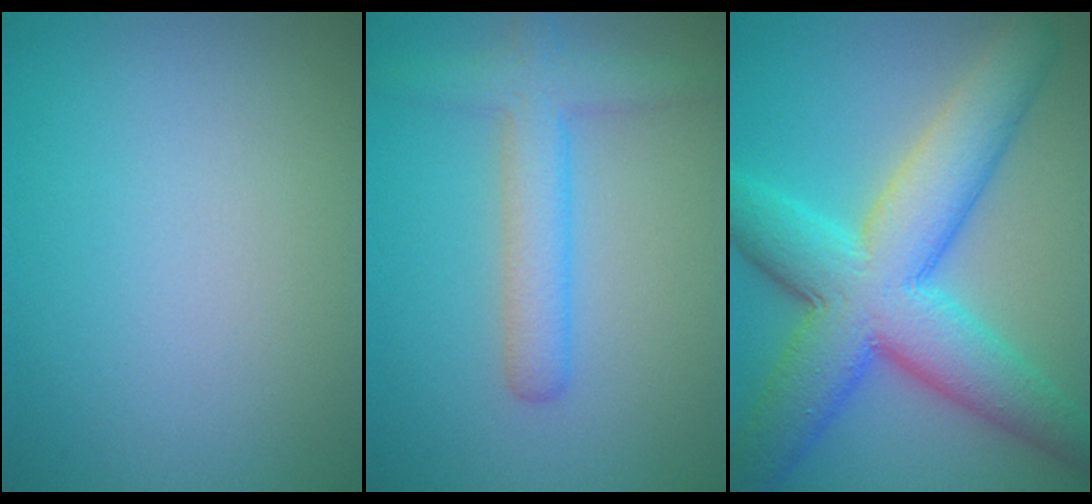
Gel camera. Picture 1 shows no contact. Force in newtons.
{"total": 3.7, "press": 3.7, "slide": 0.2}
{"total": 10.9, "press": 10.9, "slide": 0.2}